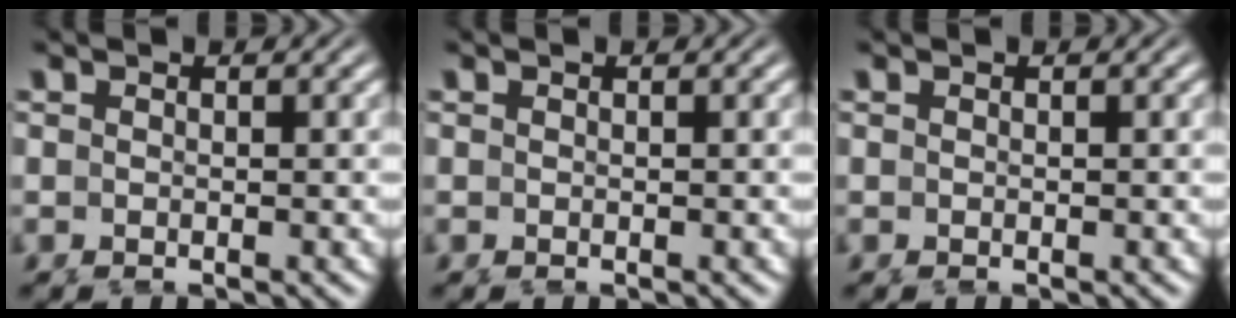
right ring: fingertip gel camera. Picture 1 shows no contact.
{"total": 0.0}
{"total": 0.0}